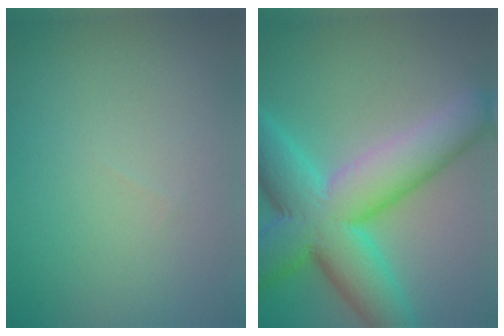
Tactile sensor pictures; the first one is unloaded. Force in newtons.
{"total": 12.3, "press": 12.3, "slide": 0.4}